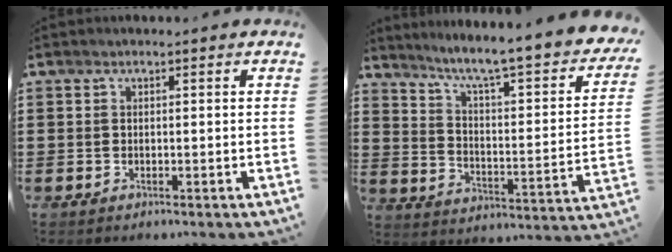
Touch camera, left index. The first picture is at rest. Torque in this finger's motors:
{"motor_torque": [2.14, 0.00, 0.42, 0.17]}